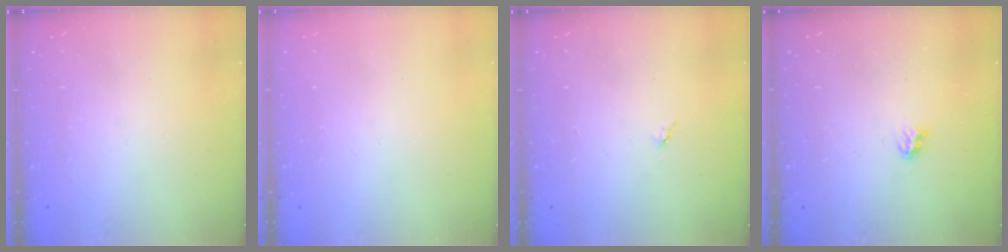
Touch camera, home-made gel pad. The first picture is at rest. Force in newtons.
{"total": 0.0}
{"total": 3.5, "press": 3.4, "slide": 0.4}
{"total": 2.7, "press": 2.6, "slide": 0.4}